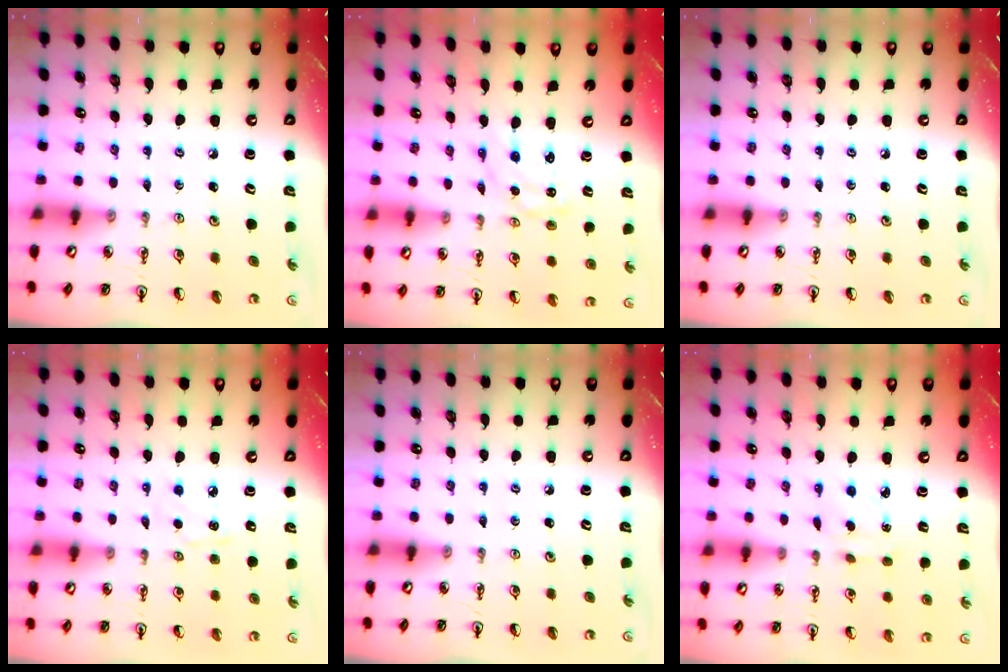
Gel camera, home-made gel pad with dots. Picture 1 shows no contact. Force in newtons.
{"total": 1.4, "press": 1.4, "slide": 0.1}
{"total": 0.0}
{"total": 4.2, "press": 4.1, "slide": 0.6}
{"total": 0.0}
{"total": 3.3, "press": 3.2, "slide": 0.4}